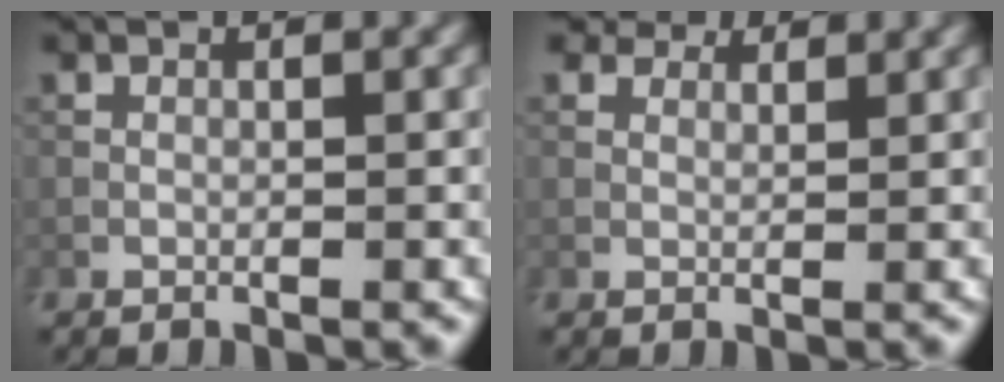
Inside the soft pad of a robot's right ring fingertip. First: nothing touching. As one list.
[{"total": 5.5, "force": [4.3, 2.7, 2.2], "torque": [-0.062, 0.001, 0.061]}]